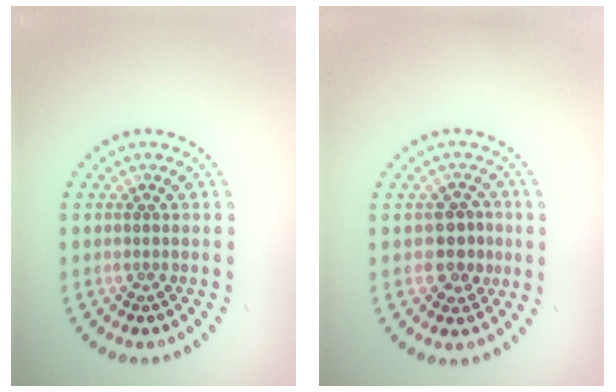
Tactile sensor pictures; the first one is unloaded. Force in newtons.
{"total": 2.7, "press": 2.5, "slide": 0.8}